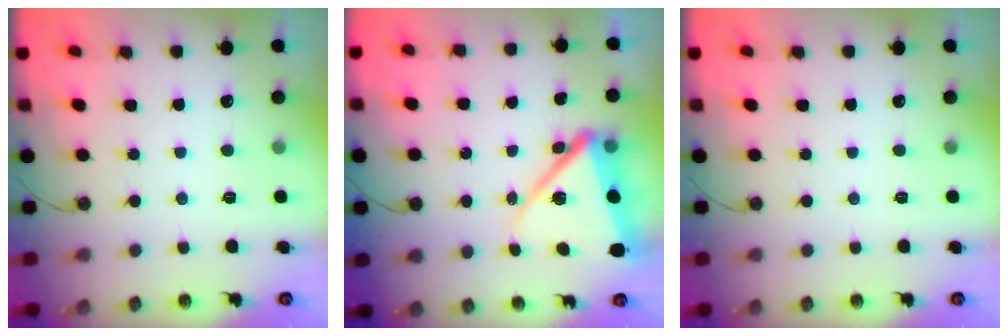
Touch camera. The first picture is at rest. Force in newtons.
{"total": 12.9, "press": 12.8, "slide": 1.8}
{"total": 0.0}